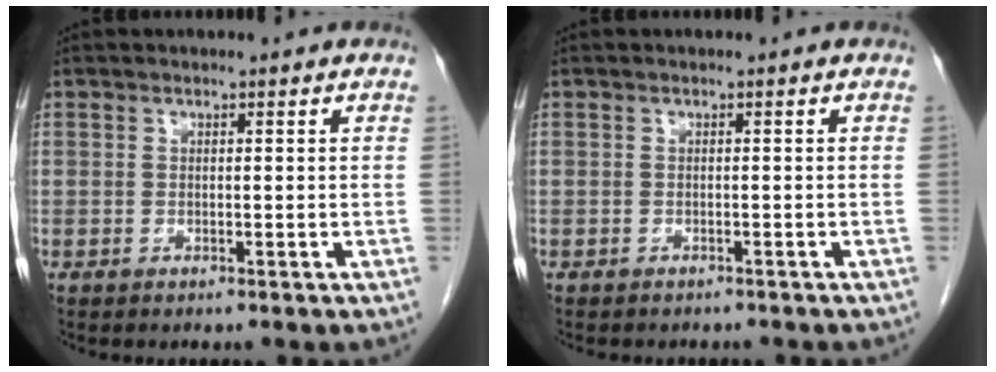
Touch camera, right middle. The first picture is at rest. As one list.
[{"total": 3.4, "force": [-3.0, 1.2, 1.1], "torque": [-0.018, -0.004, -0.033]}]